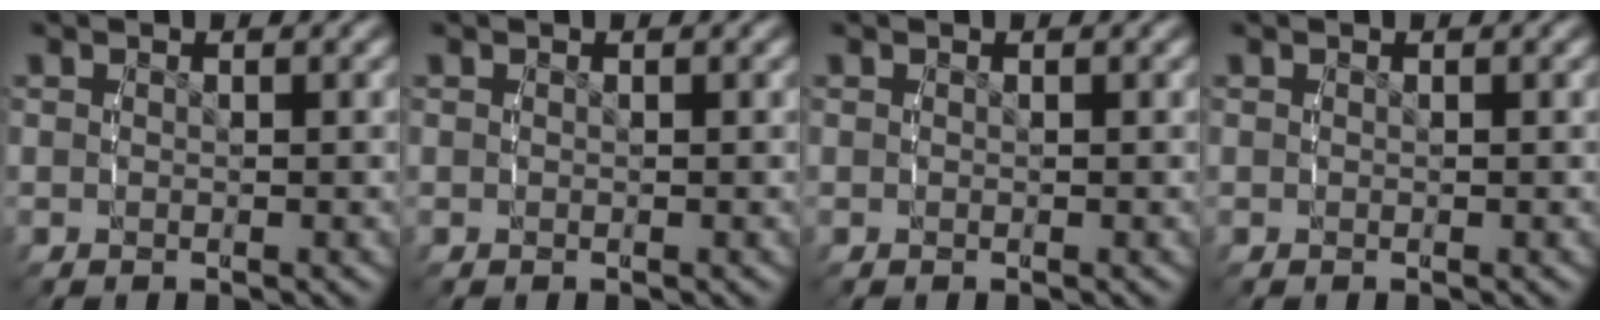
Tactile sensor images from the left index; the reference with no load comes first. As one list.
[{"total": 0.0}, {"total": 0.0}, {"total": 0.0}]